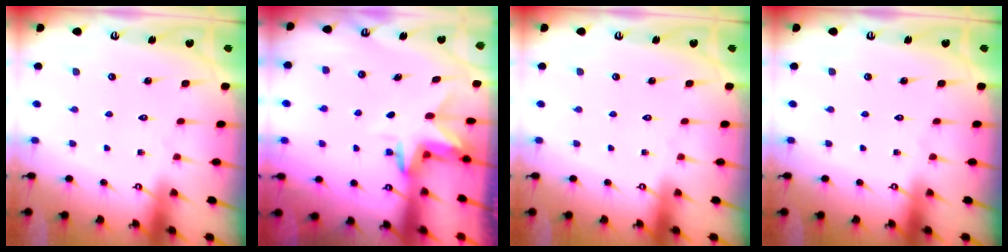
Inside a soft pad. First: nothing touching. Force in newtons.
{"total": 3.2, "press": 3.2, "slide": 0.3}
{"total": 0.0}
{"total": 0.0}